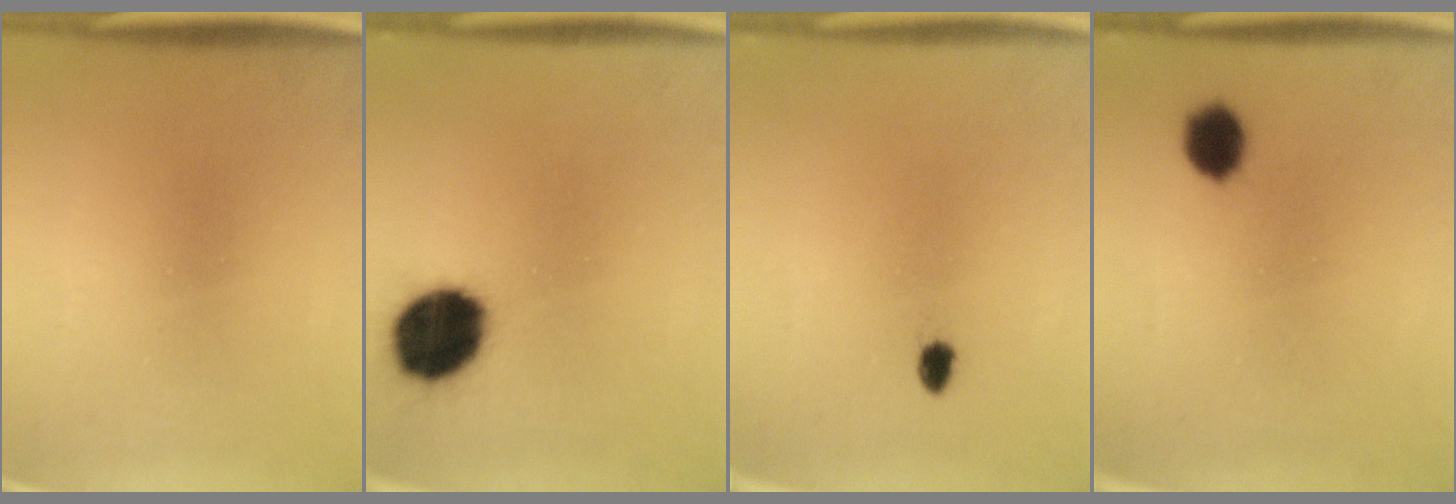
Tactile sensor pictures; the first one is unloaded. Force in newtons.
{"total": 16.0}
{"total": 1.4}
{"total": 4.8}